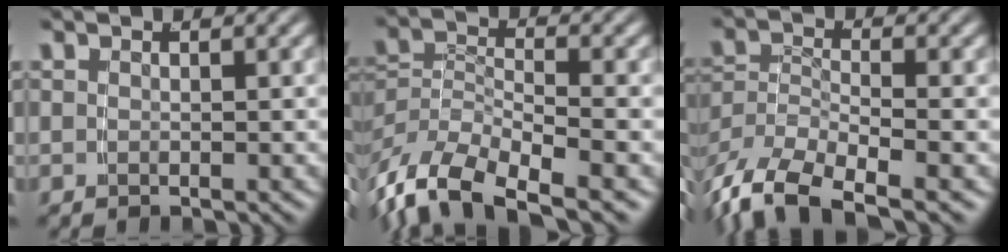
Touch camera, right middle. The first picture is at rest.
{"total": 10.0, "force": [-5.2, 6.1, 5.9], "torque": [-0.135, -0.039, -0.073]}
{"total": 9.0, "force": [-5.3, 5.4, 4.9], "torque": [-0.113, -0.036, -0.077]}